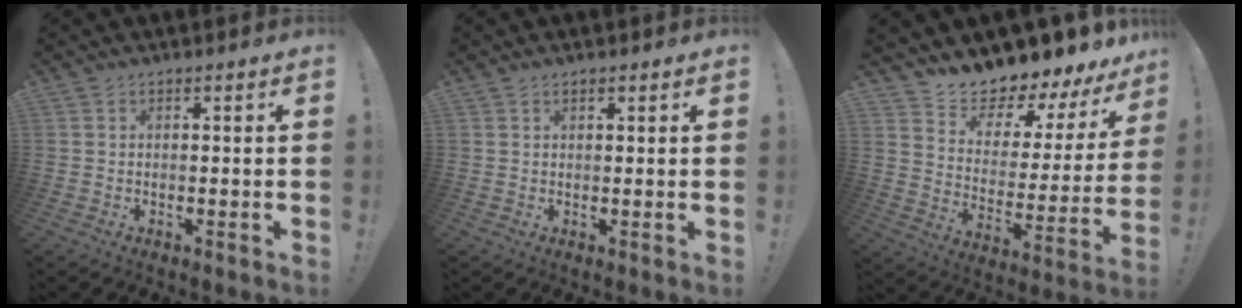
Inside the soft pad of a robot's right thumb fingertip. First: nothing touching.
{"total": 1.1, "force": [0.9, 0.4, 0.4], "torque": [0.000, -0.003, 0.016]}
{"total": 8.4, "force": [8.2, 1.6, 1.1], "torque": [-0.021, -0.103, 0.132]}